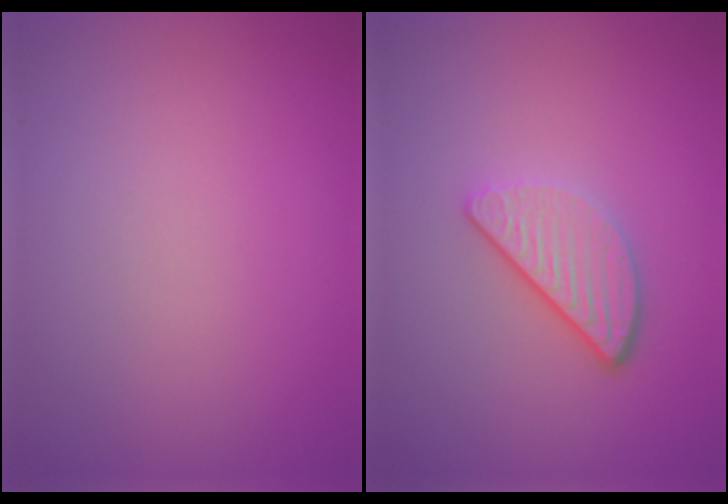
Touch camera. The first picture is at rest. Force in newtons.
{"total": 3.3, "press": 2.6, "slide": 2.0}